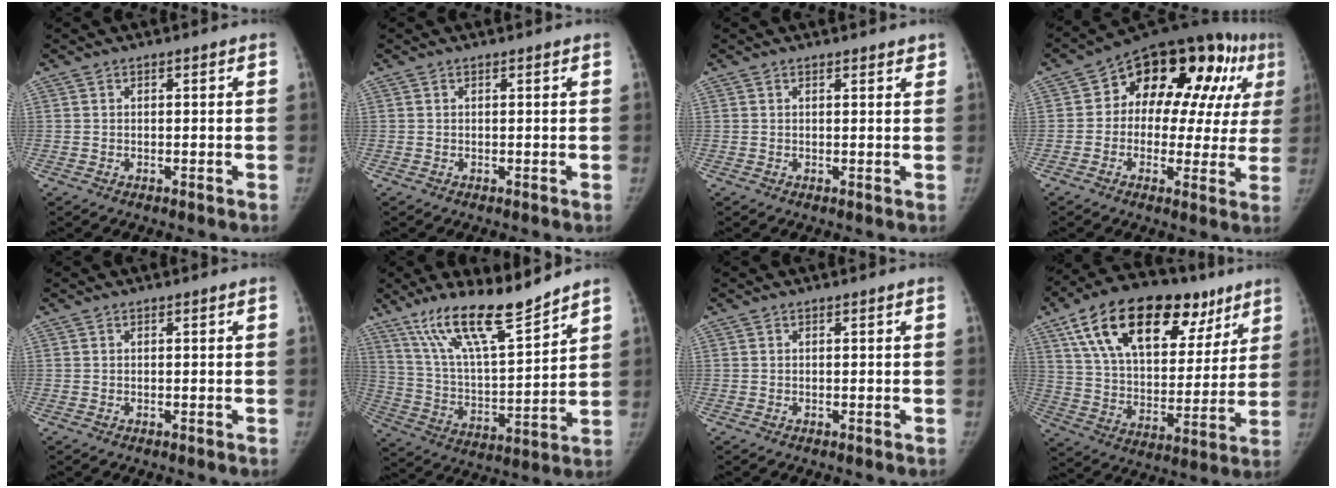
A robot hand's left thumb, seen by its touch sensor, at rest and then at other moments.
{"total": 0.0}
{"total": 2.2, "force": [1.9, 0.7, 0.9], "torque": [0.004, -0.003, 0.021]}
{"total": 23.4, "force": [6.9, 13.5, 17.8], "torque": [-0.195, 0.043, 0.093]}
{"total": 0.0}
{"total": 16.8, "force": [13.0, 2.9, 10.1], "torque": [-0.162, -0.075, 0.243]}
{"total": 0.0}
{"total": 28.2, "force": [14.9, 15.4, 18.3], "torque": [-0.262, 0.003, 0.248]}